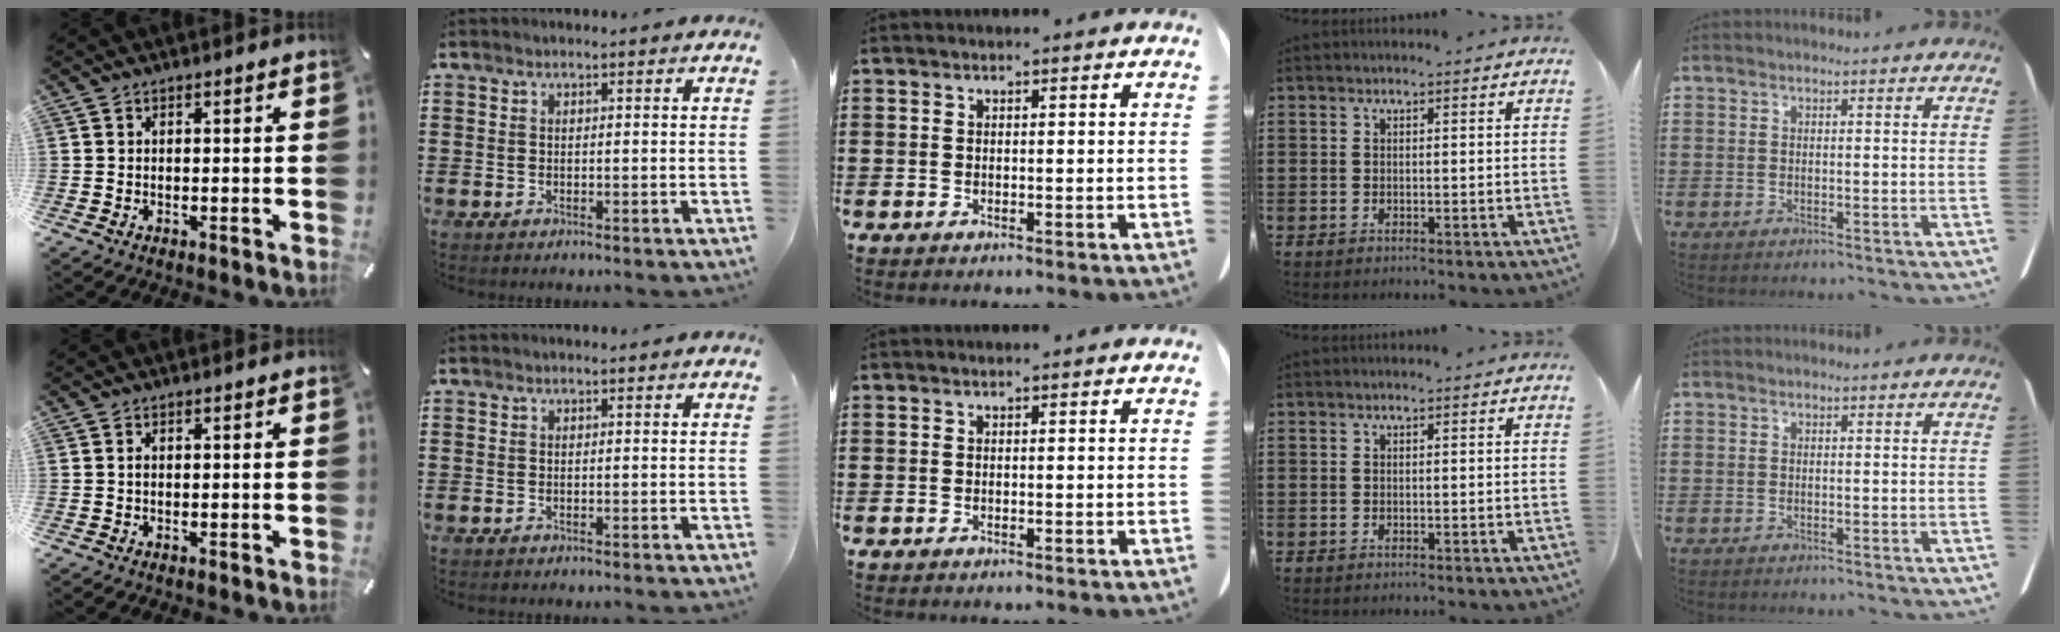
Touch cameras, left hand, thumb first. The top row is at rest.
{"thumb": {"total": 0.7, "force": [0.0, 0.3, 0.6], "torque": [-0.012, 0.001, -0.002]}}